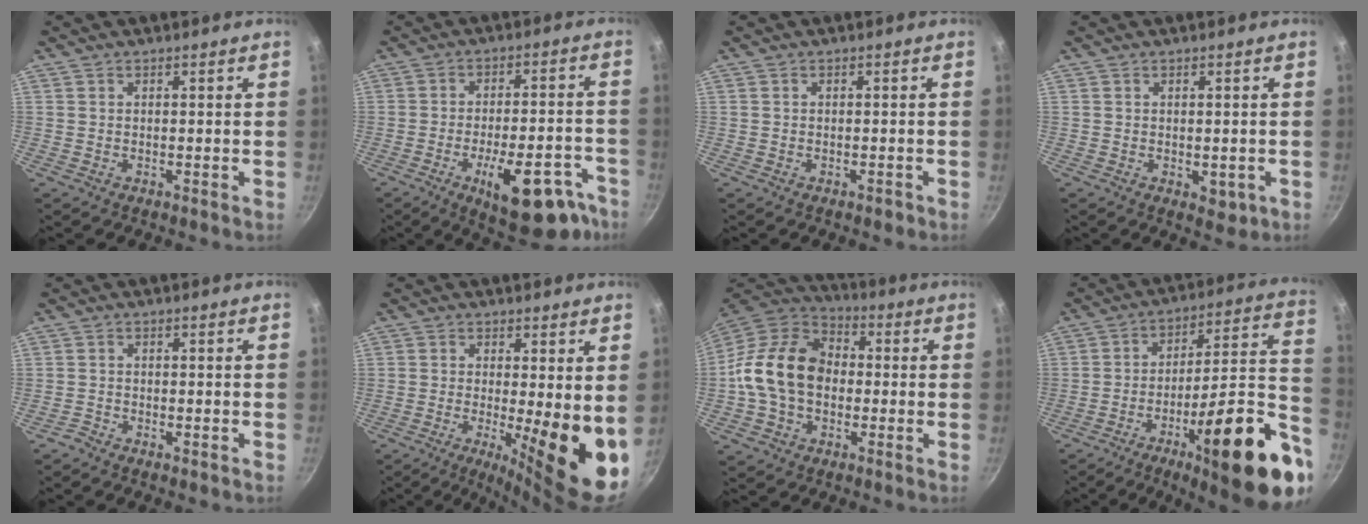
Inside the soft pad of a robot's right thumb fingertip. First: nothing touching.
{"total": 17.8, "force": [-9.5, 7.3, 13.2], "torque": [-0.135, 0.041, -0.124]}
{"total": 1.0, "force": [-0.6, 0.5, 0.5], "torque": [-0.007, 0.009, -0.005]}
{"total": 3.2, "force": [-0.8, 1.9, 2.5], "torque": [-0.024, -0.004, -0.006]}
{"total": 1.4, "force": [-1.3, 0.4, 0.5], "torque": [-0.019, 0.010, -0.025]}
{"total": 13.9, "force": [-1.5, 3.4, 13.3], "torque": [-0.168, -0.026, -0.016]}
{"total": 16.1, "force": [-1.0, 11.8, 10.9], "torque": [-0.167, 0.034, -0.034]}
{"total": 27.9, "force": [-10.8, 7.0, 24.7], "torque": [-0.290, 0.052, -0.164]}